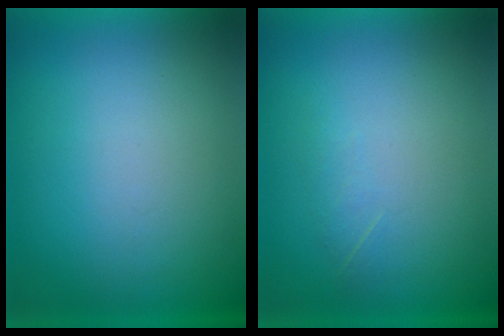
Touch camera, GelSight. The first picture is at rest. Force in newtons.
{"total": 1.3}